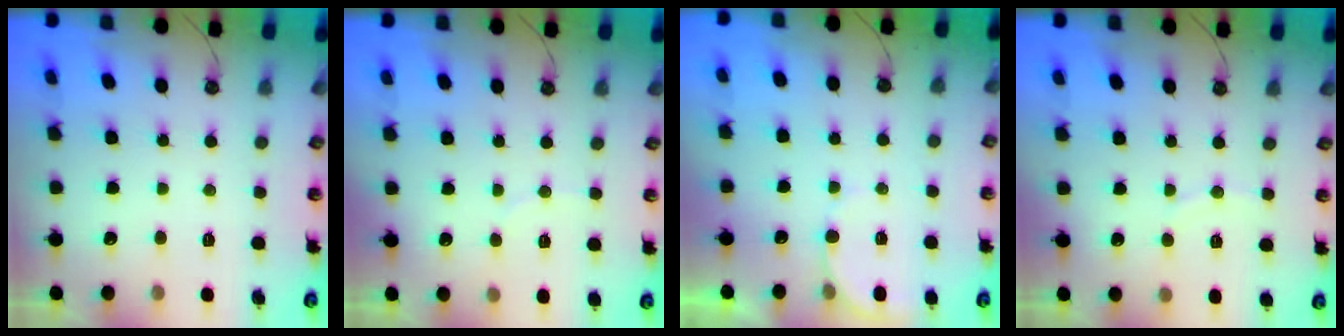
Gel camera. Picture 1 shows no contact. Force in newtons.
{"total": 2.4, "press": 2.3, "slide": 0.7}
{"total": 4.6, "press": 4.5, "slide": 0.4}
{"total": 3.2, "press": 3.2, "slide": 0.1}